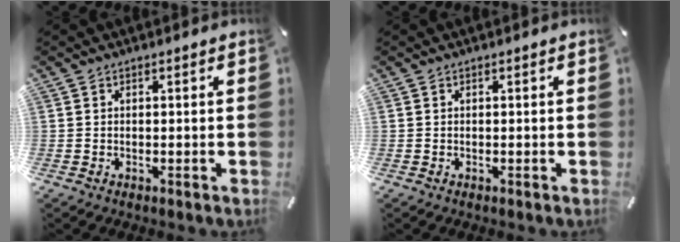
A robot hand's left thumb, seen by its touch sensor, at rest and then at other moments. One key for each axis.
{"total": 0.0}